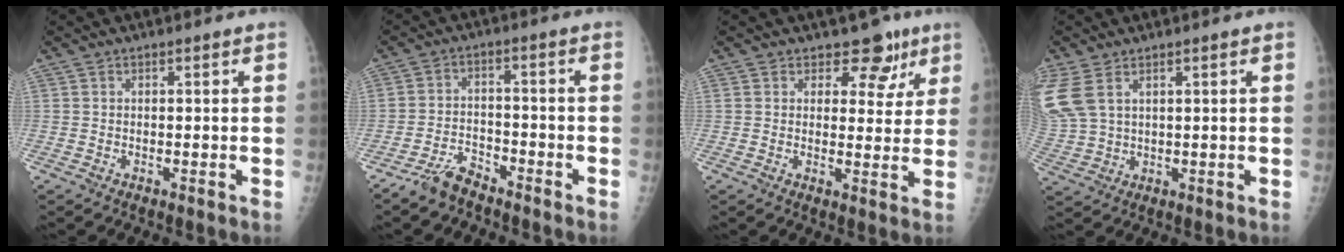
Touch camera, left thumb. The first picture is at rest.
{"total": 5.1, "force": [-4.6, 1.8, 1.6], "torque": [-0.028, 0.020, -0.087]}
{"total": 6.3, "force": [4.3, 4.2, 2.0], "torque": [0.014, -0.020, 0.049]}
{"total": 8.7, "force": [4.0, 4.9, 6.0], "torque": [-0.162, -0.001, 0.093]}